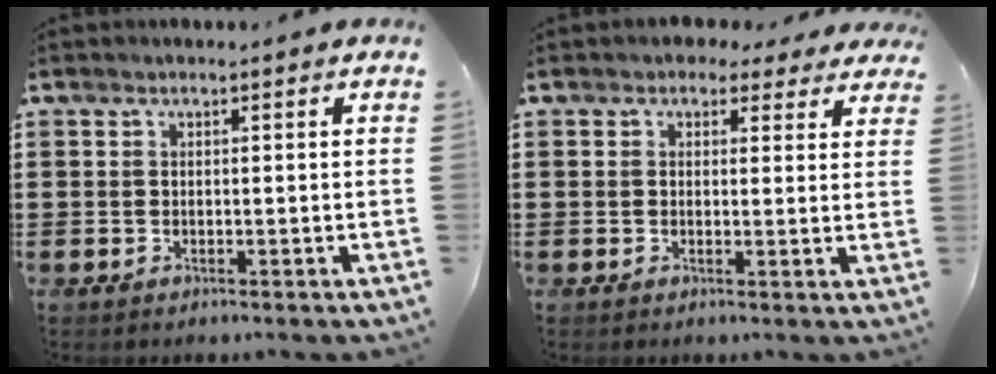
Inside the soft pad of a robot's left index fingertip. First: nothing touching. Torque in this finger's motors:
{"motor_torque": [2.14, 0.00, 0.32, -0.08]}